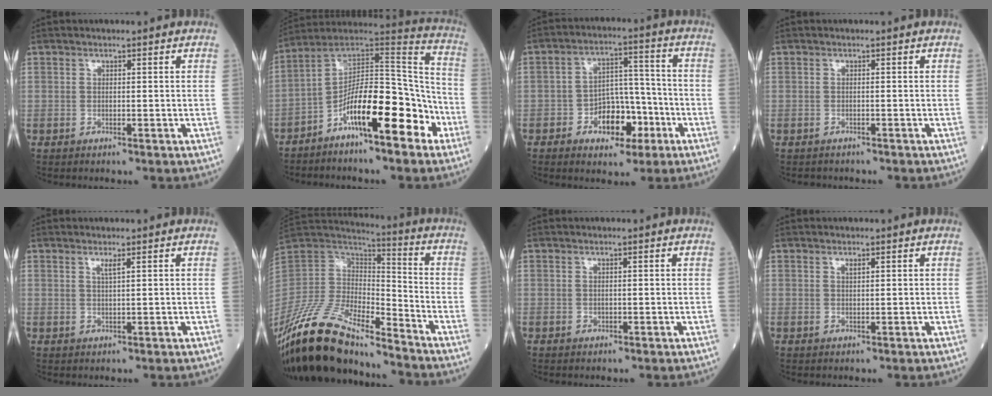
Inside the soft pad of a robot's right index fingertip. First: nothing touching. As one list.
[{"total": 16.8, "force": [-7.5, 4.5, 14.3], "torque": [-0.225, 0.038, -0.121]}, {"total": 8.7, "force": [-3.8, 4.9, 6.1], "torque": [-0.096, 0.024, -0.058]}, {"total": 1.6, "force": [-1.4, 0.6, 0.2], "torque": [-0.009, -0.001, -0.019]}, {"total": 1.3, "force": [0.8, -0.2, 1.0], "torque": [-0.022, -0.004, 0.015]}, {"total": 20.4, "force": [-16.8, 4.8, 10.5], "torque": [-0.231, 0.001, -0.320]}, {"total": 0.0}, {"total": 0.7, "force": [0.5, 0.1, 0.5], "torque": [-0.012, -0.002, 0.009]}]